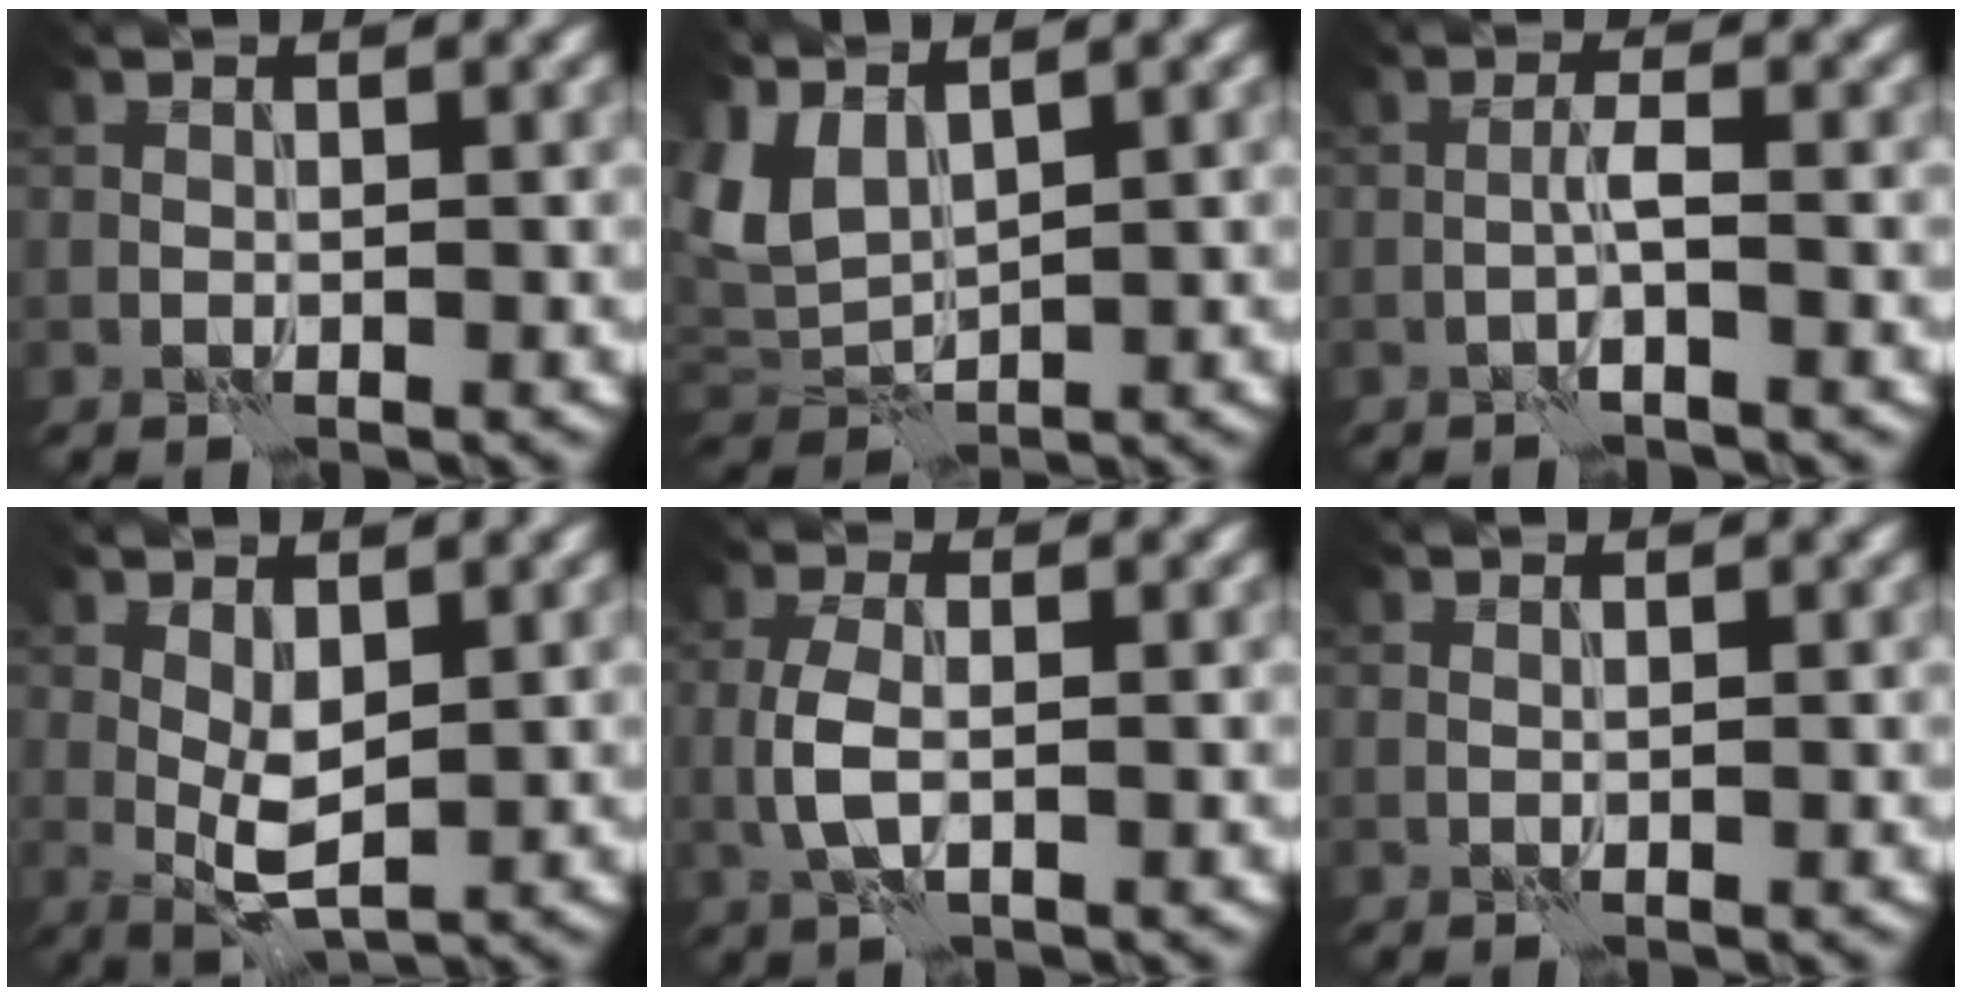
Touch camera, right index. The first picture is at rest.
{"total": 3.8, "force": [2.2, 2.1, 2.4], "torque": [-0.061, 0.002, 0.048]}
{"total": 1.4, "force": [-0.5, 0.0, 1.2], "torque": [-0.025, 0.009, -0.013]}
{"total": 3.1, "force": [0.5, 1.2, 2.8], "torque": [-0.057, -0.002, 0.012]}
{"total": 2.9, "force": [-0.3, 1.4, 2.5], "torque": [-0.061, 0.003, -0.008]}
{"total": 0.0}